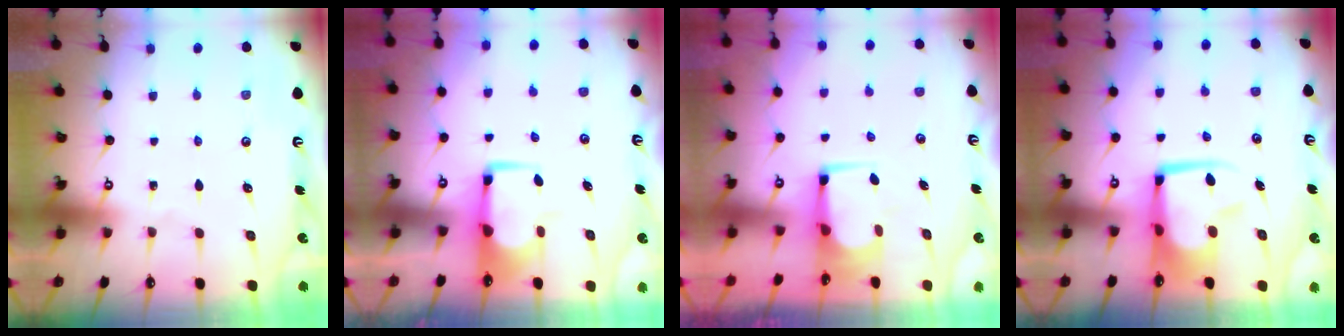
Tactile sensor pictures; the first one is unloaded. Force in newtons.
{"total": 2.4, "press": 2.3, "slide": 0.5}
{"total": 2.8, "press": 2.8, "slide": 0.1}
{"total": 9.9, "press": 9.8, "slide": 1.2}